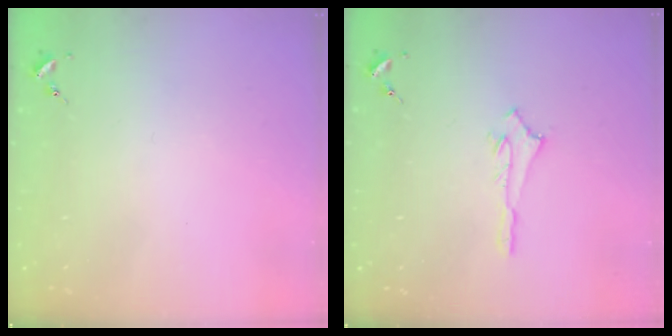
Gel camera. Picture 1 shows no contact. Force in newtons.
{"total": 3.0, "press": 3.0, "slide": 0.2}